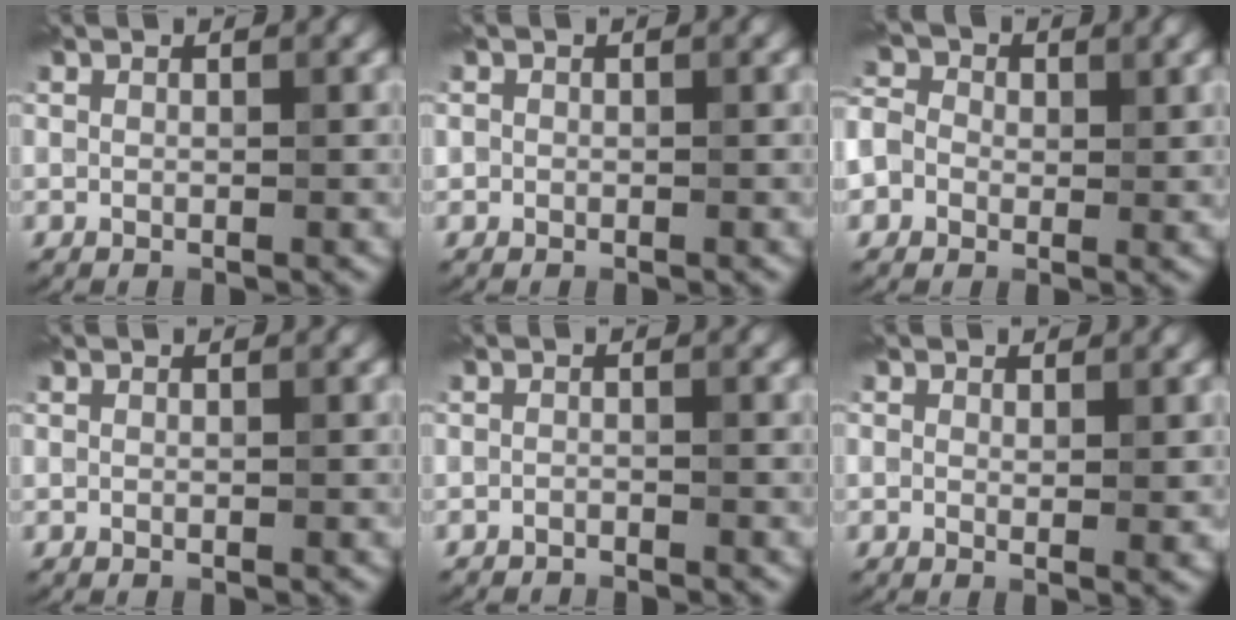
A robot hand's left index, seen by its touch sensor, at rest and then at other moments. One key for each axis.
{"total": 0.9, "fx": 0.2, "fy": 0.9, "fz": 0.2, "tx": 0.004, "ty": 0.006, "tz": -0.003}
{"total": 4.3, "fx": 0.1, "fy": 3.7, "fz": 2.1, "tx": -0.043, "ty": 0.023, "tz": -0.022}
{"total": 0.0}
{"total": 1.3, "fx": -1.3, "fy": 0.0, "fz": 0.0, "tx": 0.000, "ty": 0.001, "tz": -0.024}
{"total": 1.3, "fx": 0.3, "fy": 0.6, "fz": 1.1, "tx": -0.016, "ty": 0.000, "tz": 0.007}